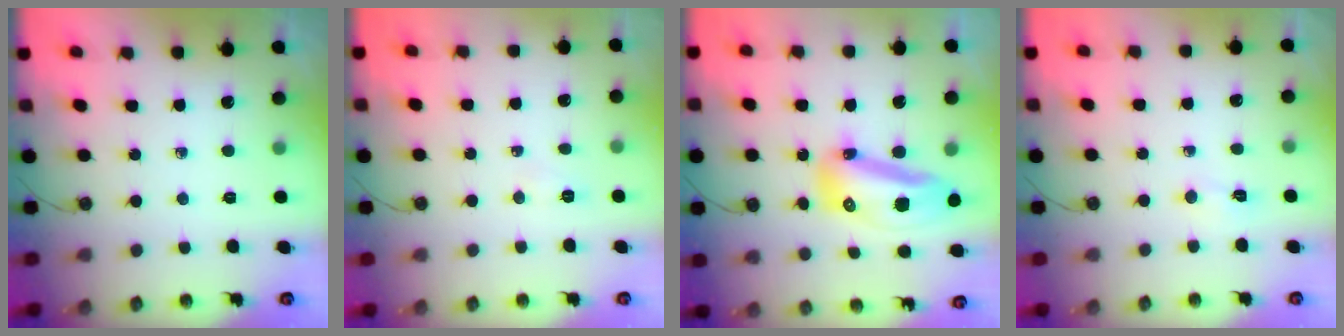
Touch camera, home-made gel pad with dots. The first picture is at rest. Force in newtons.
{"total": 3.9, "press": 3.7, "slide": 1.5}
{"total": 13.9, "press": 13.8, "slide": 1.5}
{"total": 2.8, "press": 2.7, "slide": 0.5}